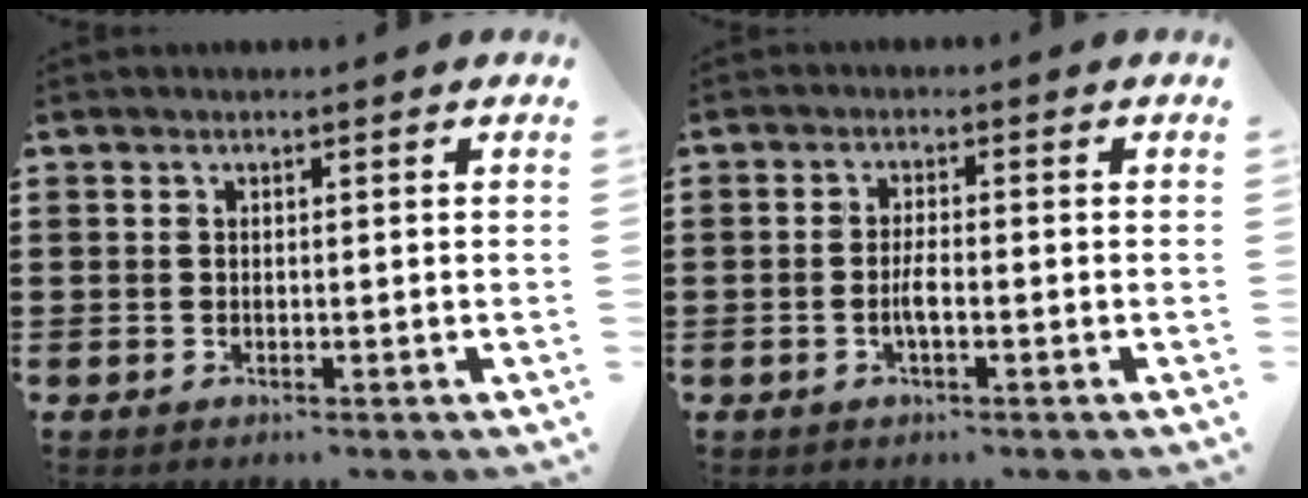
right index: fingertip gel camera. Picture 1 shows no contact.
{"total": 2.6, "force": [-0.8, 0.7, 2.4], "torque": [-0.058, -0.002, -0.019]}